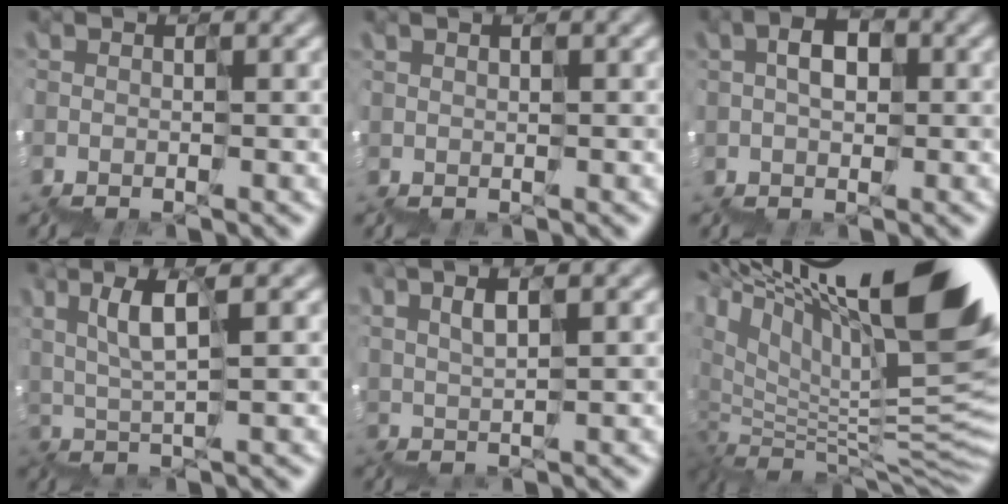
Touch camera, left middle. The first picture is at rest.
{"total": 1.0, "force": [0.9, 0.2, 0.3], "torque": [-0.002, -0.002, 0.018]}
{"total": 2.9, "force": [0.9, 1.9, 2.0], "torque": [-0.022, 0.017, 0.011]}
{"total": 3.3, "force": [2.0, 0.3, 2.5], "torque": [-0.037, 0.009, 0.044]}
{"total": 2.3, "force": [2.2, 0.0, 0.7], "torque": [0.006, 0.014, 0.049]}
{"total": 14.8, "force": [8.8, 4.8, 10.9], "torque": [-0.154, 0.022, 0.191]}